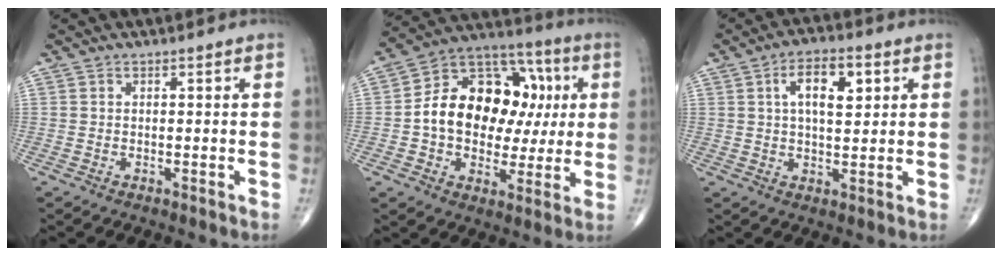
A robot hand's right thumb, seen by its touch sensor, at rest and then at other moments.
{"total": 20.9, "force": [1.6, 14.8, 14.8], "torque": [-0.188, 0.038, 0.025]}
{"total": 8.7, "force": [2.7, 4.1, 7.2], "torque": [-0.096, 0.002, 0.039]}